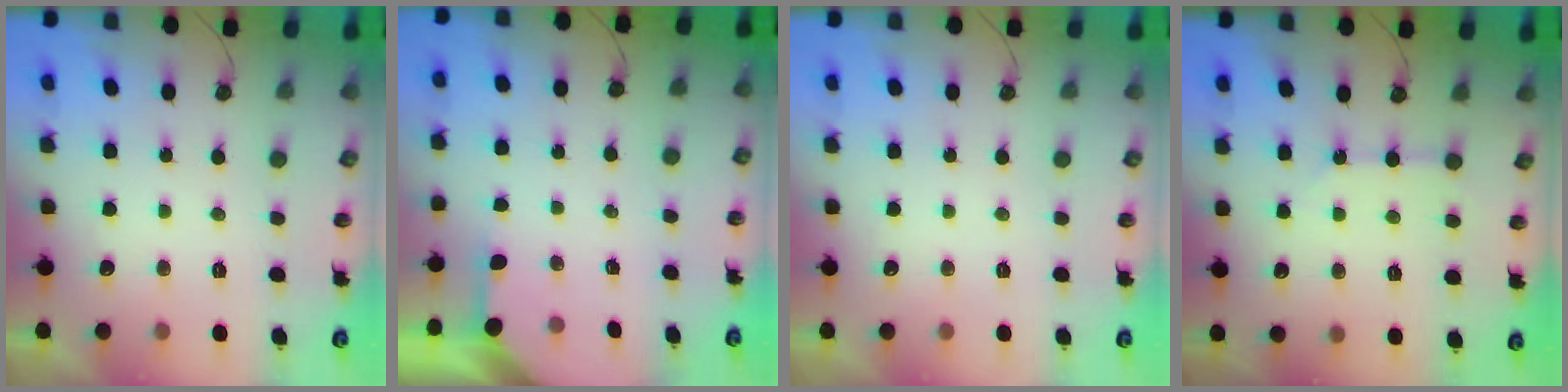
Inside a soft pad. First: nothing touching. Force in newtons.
{"total": 2.6, "press": 2.5, "slide": 0.3}
{"total": 0.0}
{"total": 3.4, "press": 3.4, "slide": 0.3}